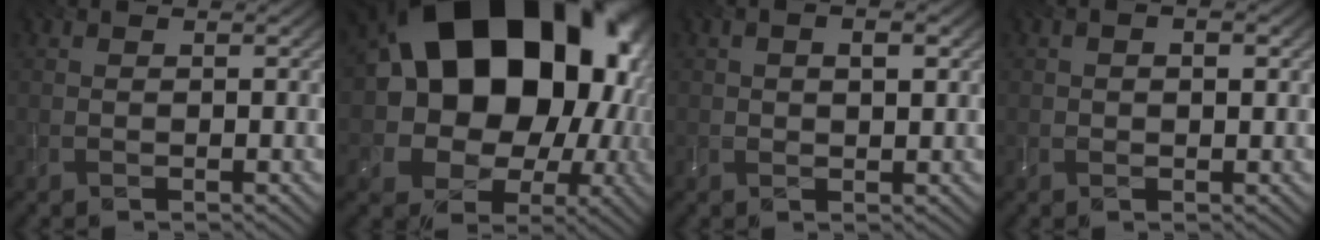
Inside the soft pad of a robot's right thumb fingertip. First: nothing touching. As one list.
[{"total": 22.1, "force": [4.0, 17.5, 13.0], "torque": [-0.248, -0.011, 0.093]}, {"total": 2.7, "force": [0.6, 1.3, 2.3], "torque": [-0.034, -0.002, 0.012]}, {"total": 2.3, "force": [0.3, 1.3, 1.8], "torque": [-0.024, 0.001, 0.006]}]